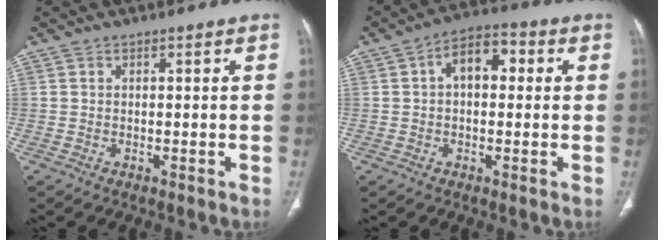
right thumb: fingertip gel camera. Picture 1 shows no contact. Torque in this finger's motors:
{"motor_torque": [1.52, 3.49, 0.72, -0.56, 0.07]}